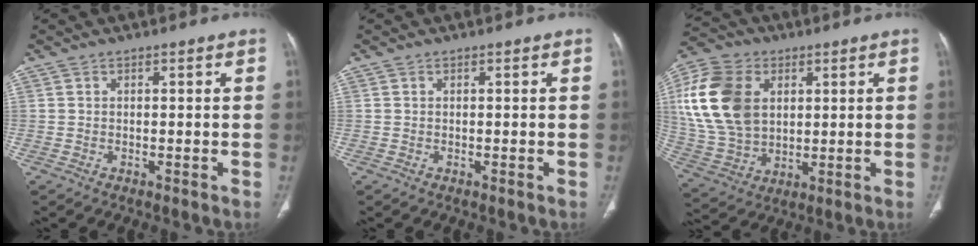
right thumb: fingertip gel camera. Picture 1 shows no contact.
{"total": 0.0}
{"total": 19.0, "force": [4.5, 13.3, 12.8], "torque": [-0.255, -0.004, 0.091]}